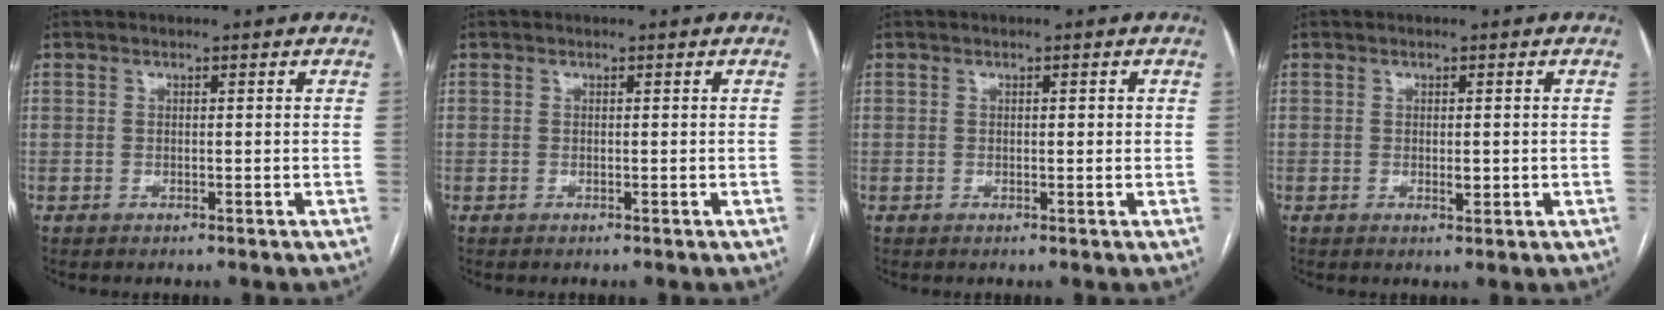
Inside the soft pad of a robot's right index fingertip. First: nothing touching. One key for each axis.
{"total": 0.0}
{"total": 0.5, "fx": 0.2, "fy": 0.1, "fz": 0.5, "tx": -0.007, "ty": 0.000, "tz": 0.003}
{"total": 1.7, "fx": -0.2, "fy": 0.7, "fz": 1.5, "tx": -0.024, "ty": -0.004, "tz": 0.000}